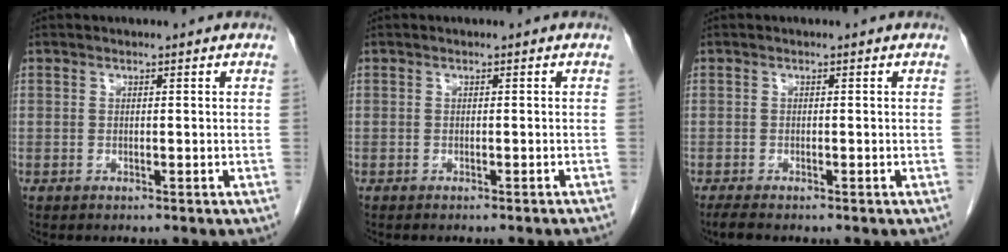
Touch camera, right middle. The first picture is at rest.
{"total": 2.4, "force": [-2.1, -0.4, 1.0], "torque": [-0.012, 0.005, -0.025]}
{"total": 1.8, "force": [-1.5, 0.3, 1.0], "torque": [-0.026, -0.007, -0.024]}